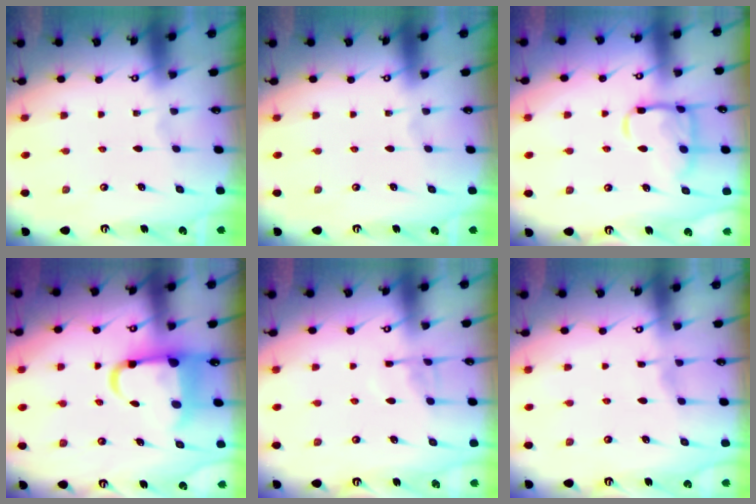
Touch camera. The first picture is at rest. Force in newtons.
{"total": 0.0}
{"total": 14.6, "press": 14.5, "slide": 1.2}
{"total": 9.0, "press": 8.7, "slide": 2.4}
{"total": 6.4, "press": 6.3, "slide": 0.6}
{"total": 3.0, "press": 3.0, "slide": 0.2}